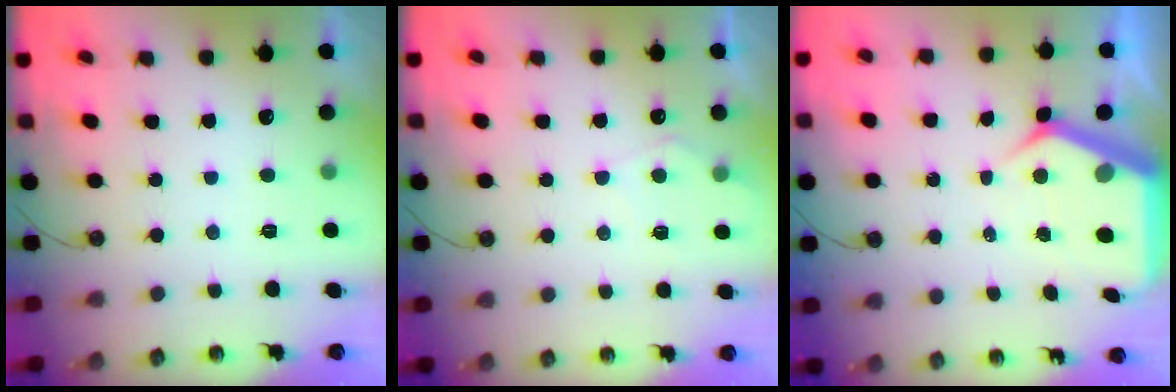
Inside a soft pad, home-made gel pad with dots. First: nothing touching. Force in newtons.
{"total": 6.3, "press": 6.2, "slide": 0.7}
{"total": 8.0, "press": 7.9, "slide": 1.0}